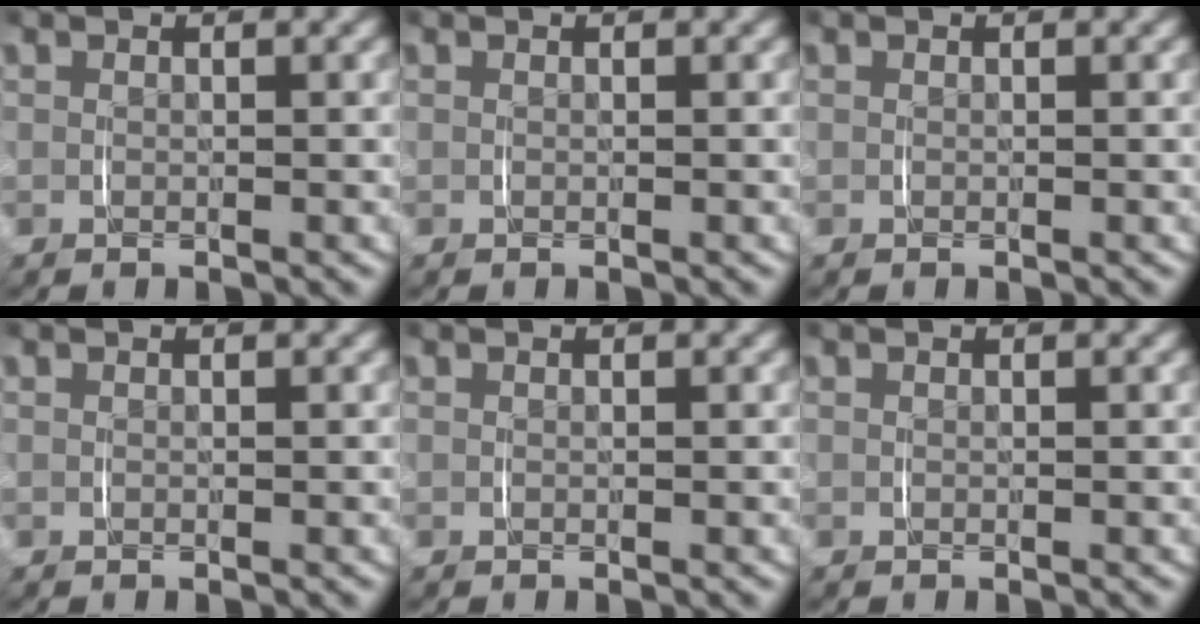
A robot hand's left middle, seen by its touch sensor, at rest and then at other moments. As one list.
[{"total": 0.0}, {"total": 0.0}, {"total": 0.0}, {"total": 0.0}, {"total": 0.0}]